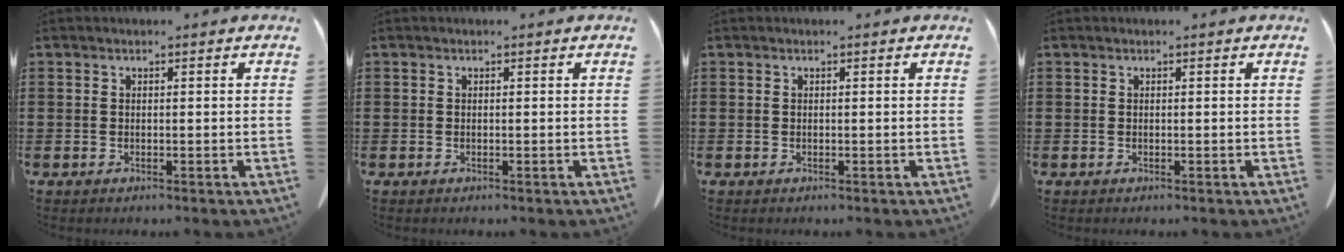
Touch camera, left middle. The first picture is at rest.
{"total": 0.0}
{"total": 0.0}
{"total": 0.0}